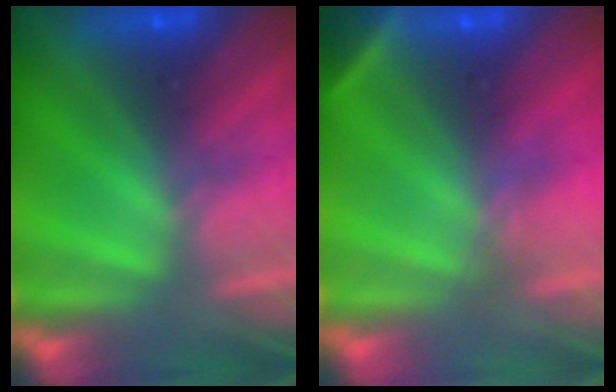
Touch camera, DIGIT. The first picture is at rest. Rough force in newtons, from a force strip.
{"total": 2.9}